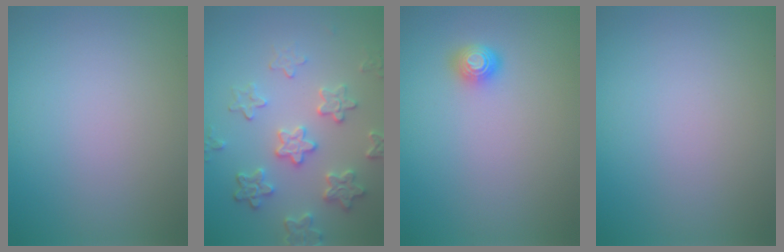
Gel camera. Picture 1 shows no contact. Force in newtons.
{"total": 4.7, "press": 4.0, "slide": 2.5}
{"total": 1.6, "press": 1.4, "slide": 0.6}
{"total": 0.0}